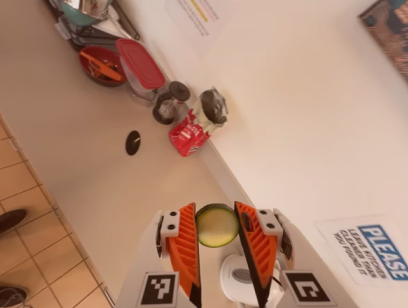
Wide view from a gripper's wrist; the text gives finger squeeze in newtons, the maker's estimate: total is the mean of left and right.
{"total": 9.1, "left": 9.3, "right": 8.9}